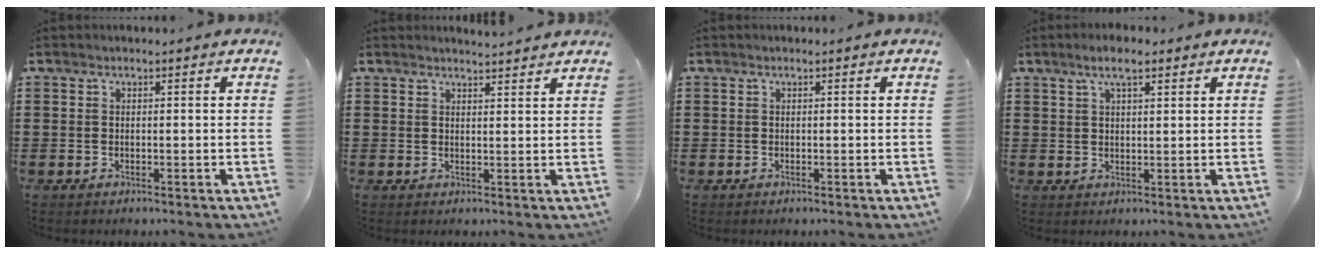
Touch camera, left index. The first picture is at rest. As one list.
[{"total": 2.0, "force": [2.0, -0.2, 0.1], "torque": [-0.008, -0.004, 0.039]}, {"total": 0.0}, {"total": 4.0, "force": [2.5, 0.9, 2.9], "torque": [-0.061, 0.005, 0.044]}]